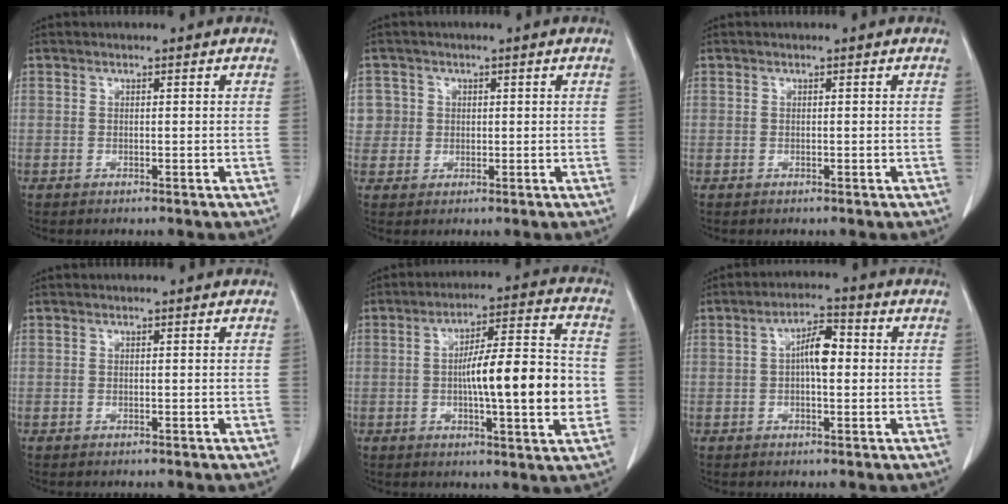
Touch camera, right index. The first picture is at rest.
{"total": 3.4, "force": [0.7, 3.3, -0.2], "torque": [0.024, 0.006, 0.013]}
{"total": 0.0}
{"total": 0.0}
{"total": 15.0, "force": [-1.5, 1.9, 14.8], "torque": [-0.229, 0.012, -0.024]}
{"total": 5.2, "force": [0.3, 1.8, 4.9], "torque": [-0.089, 0.015, 0.003]}